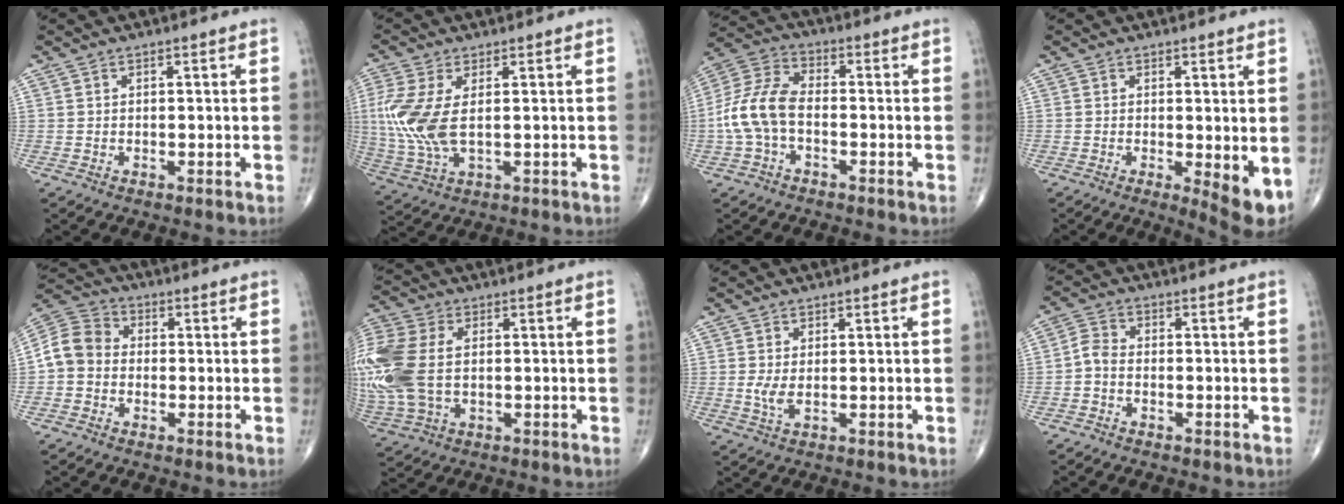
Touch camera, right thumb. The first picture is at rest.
{"total": 10.9, "force": [1.1, 5.2, 9.5], "torque": [-0.246, -0.005, 0.029]}
{"total": 10.4, "force": [-2.1, 6.1, 8.2], "torque": [-0.177, 0.033, -0.049]}
{"total": 5.9, "force": [-0.5, 1.6, 5.6], "torque": [-0.079, -0.017, -0.006]}
{"total": 7.9, "force": [-1.1, 6.6, 4.2], "torque": [-0.070, 0.028, -0.036]}
{"total": 17.2, "force": [0.6, 10.9, 13.3], "torque": [-0.360, 0.005, 0.018]}
{"total": 2.4, "force": [0.2, 0.8, 2.2], "torque": [-0.052, -0.009, 0.008]}
{"total": 3.0, "force": [-1.3, 1.9, 2.0], "torque": [-0.040, 0.015, -0.036]}